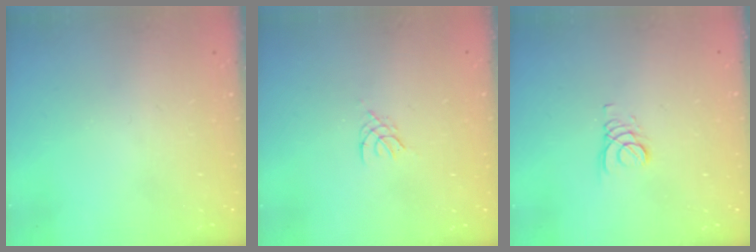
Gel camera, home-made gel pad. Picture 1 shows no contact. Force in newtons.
{"total": 2.0, "press": 1.9, "slide": 0.4}
{"total": 2.4, "press": 2.4, "slide": 0.2}